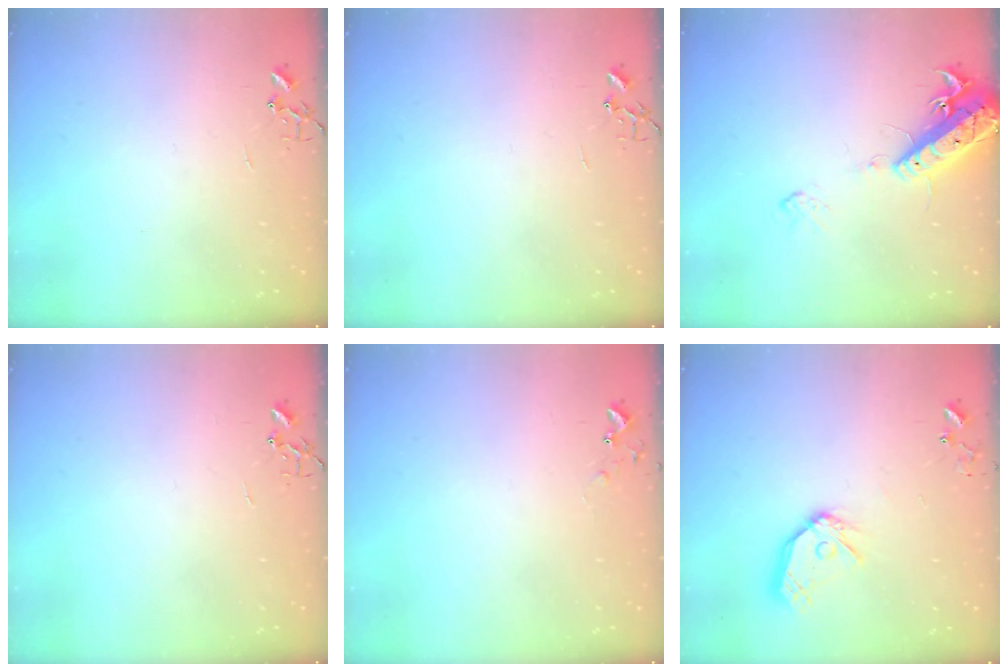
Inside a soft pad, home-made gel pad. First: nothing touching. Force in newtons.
{"total": 0.0}
{"total": 15.1, "press": 14.7, "slide": 3.5}
{"total": 0.0}
{"total": 5.0, "press": 5.0, "slide": 0.5}
{"total": 13.0, "press": 12.9, "slide": 1.6}